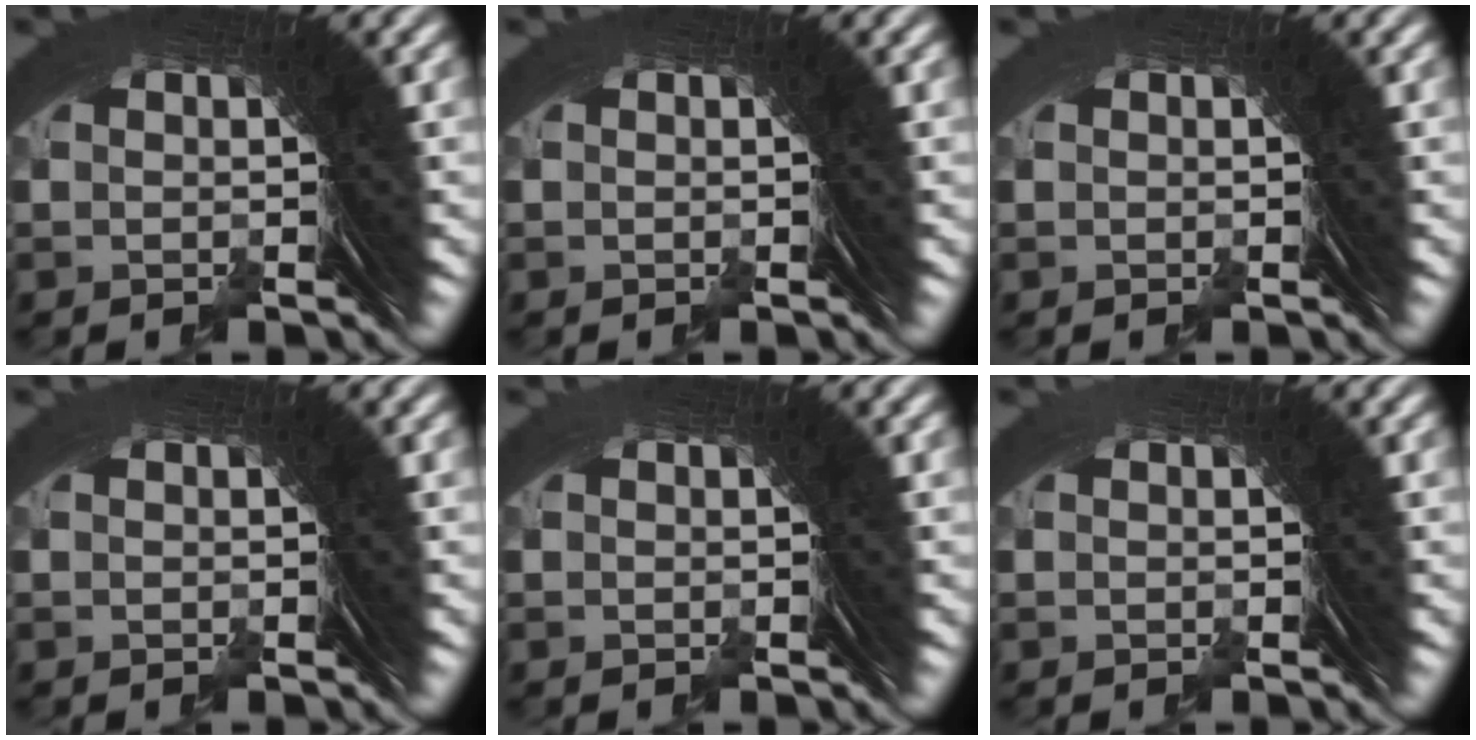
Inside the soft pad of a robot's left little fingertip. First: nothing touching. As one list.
[{"total": 0.0}, {"total": 0.5, "force": [-0.1, -0.3, -0.4], "torque": [0.012, 0.003, -0.001]}, {"total": 0.0}, {"total": 0.6, "force": [-0.3, -0.3, -0.4], "torque": [0.010, 0.002, -0.005]}, {"total": 0.8, "force": [-0.4, -0.5, -0.6], "torque": [0.016, 0.004, -0.005]}]